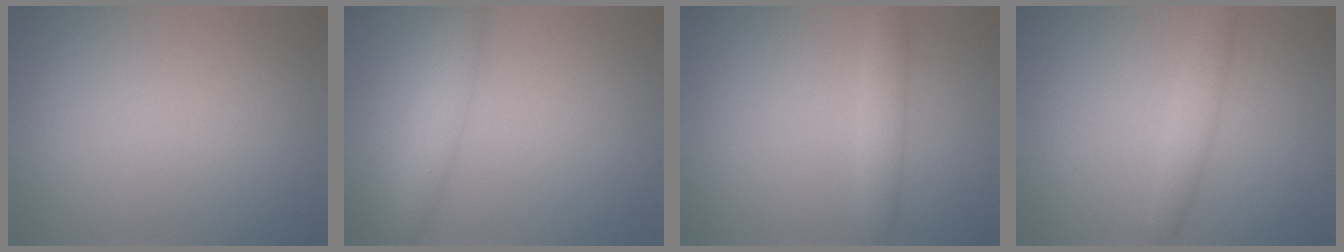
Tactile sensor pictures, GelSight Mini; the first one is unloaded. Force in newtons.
{"total": 2.7, "press": 2.7, "slide": 0.1}
{"total": 2.2, "press": 2.2, "slide": 0.0}
{"total": 2.3, "press": 2.3, "slide": 0.1}